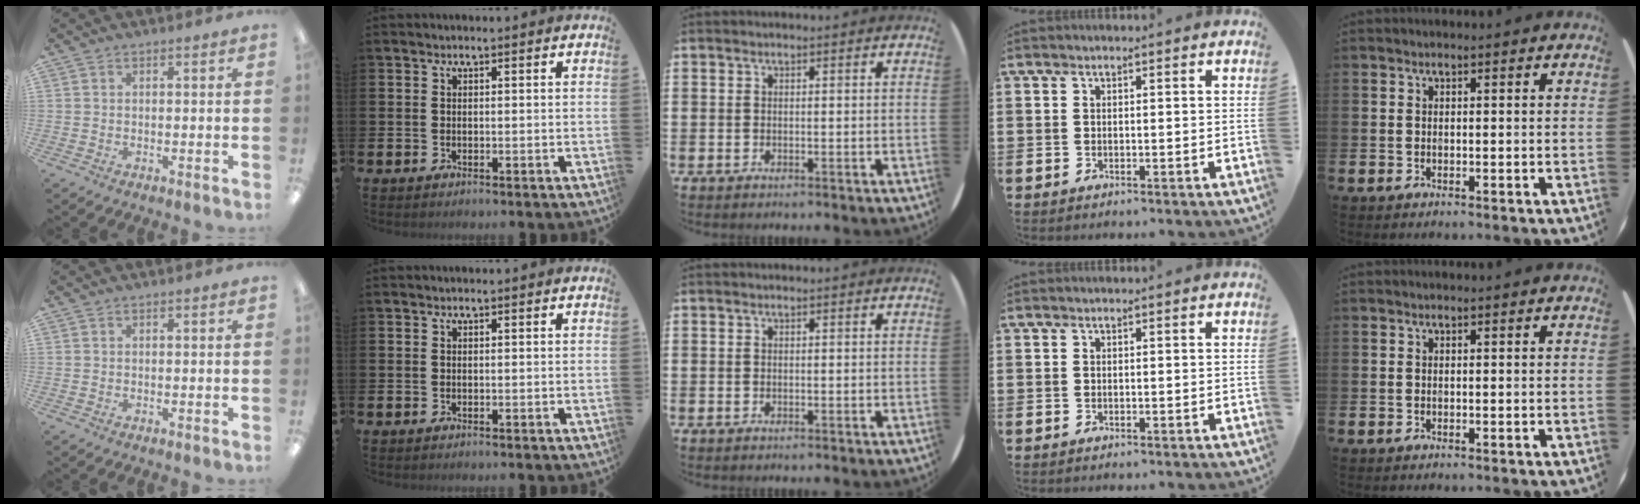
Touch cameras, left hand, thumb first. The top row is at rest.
{}